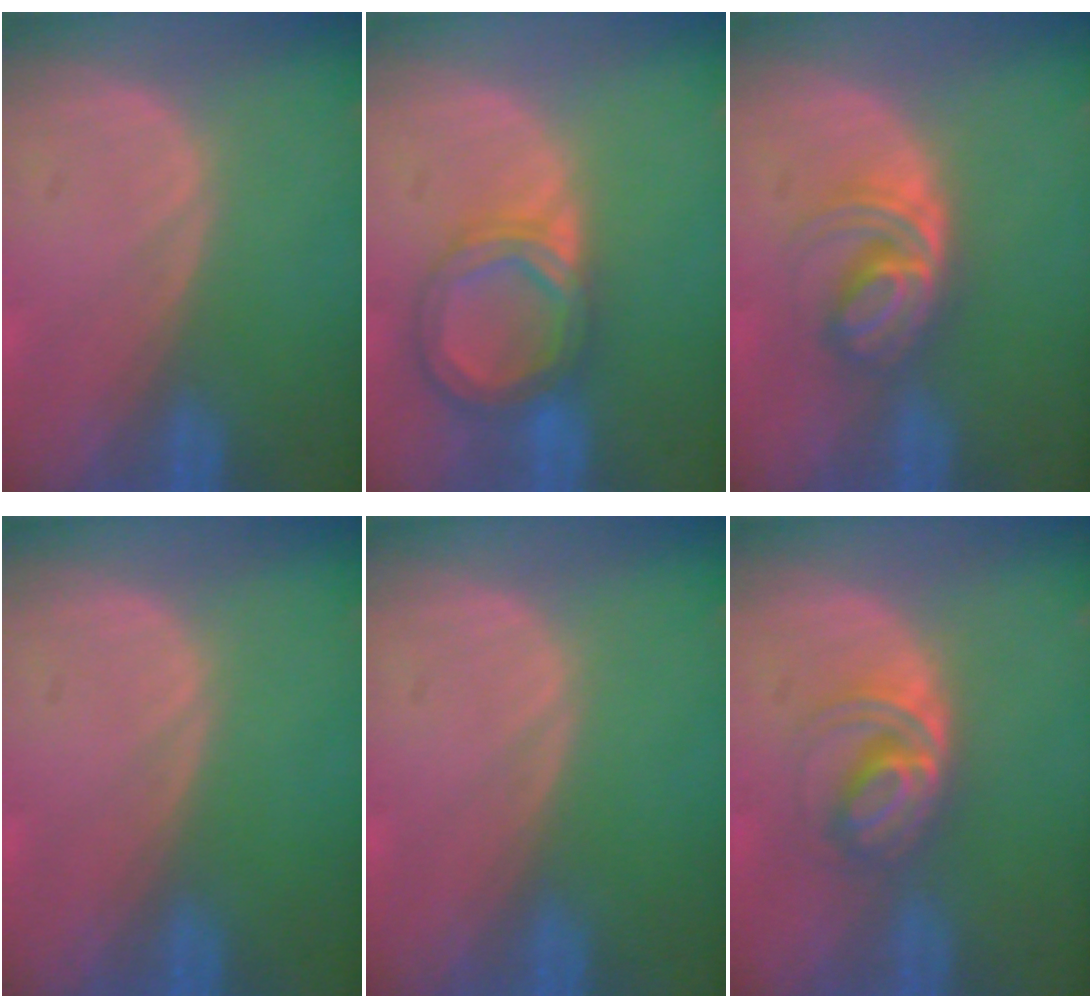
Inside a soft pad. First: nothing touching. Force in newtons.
{"total": 6.8, "press": 6.2, "slide": 2.7}
{"total": 6.0, "press": 5.2, "slide": 3.1}
{"total": 0.0}
{"total": 0.0}
{"total": 5.0, "press": 4.9, "slide": 1.0}